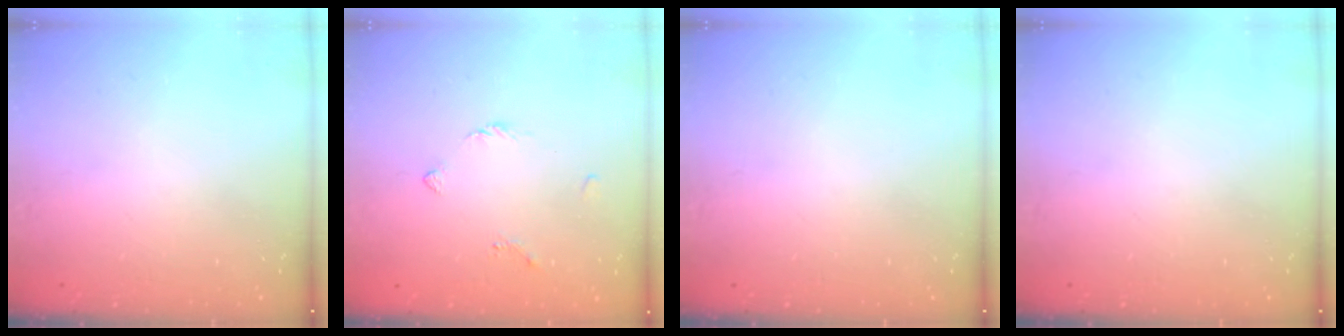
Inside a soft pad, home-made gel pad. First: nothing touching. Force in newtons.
{"total": 2.4, "press": 2.3, "slide": 0.6}
{"total": 0.0}
{"total": 0.0}